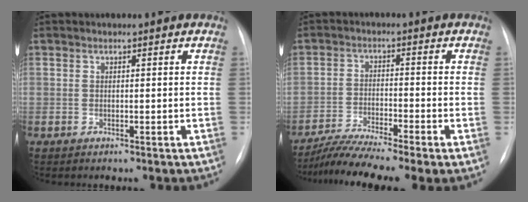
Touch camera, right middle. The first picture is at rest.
{"total": 9.2, "force": [-7.0, 0.3, 6.0], "torque": [-0.111, -0.018, -0.120]}